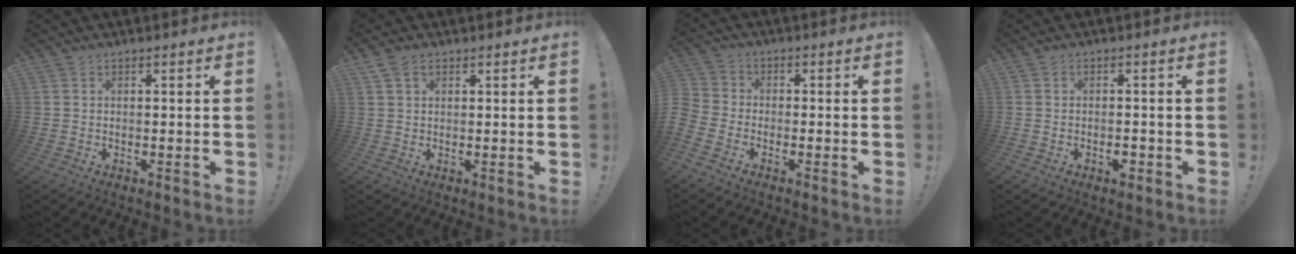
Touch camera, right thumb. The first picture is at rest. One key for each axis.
{"total": 2.9, "fx": 1.6, "fy": 1.9, "fz": 1.6, "tx": -0.027, "ty": 0.000, "tz": 0.031}
{"total": 4.9, "fx": -3.2, "fy": 3.3, "fz": 1.6, "tx": -0.055, "ty": 0.016, "tz": -0.061}
{"total": 2.2, "fx": -1.4, "fy": 1.0, "fz": 1.3, "tx": -0.015, "ty": 0.007, "tz": -0.024}